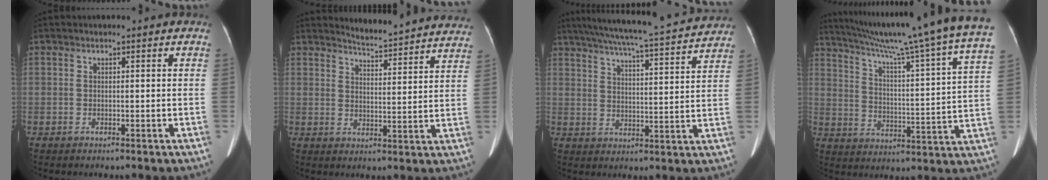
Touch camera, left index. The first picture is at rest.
{"total": 17.2, "force": [16.7, 1.1, 3.9], "torque": [-0.048, -0.057, 0.191]}
{"total": 21.0, "force": [18.8, 1.4, 9.2], "torque": [-0.159, 0.003, 0.247]}
{"total": 28.3, "force": [23.1, -0.8, 16.2], "torque": [-0.262, -0.050, 0.305]}